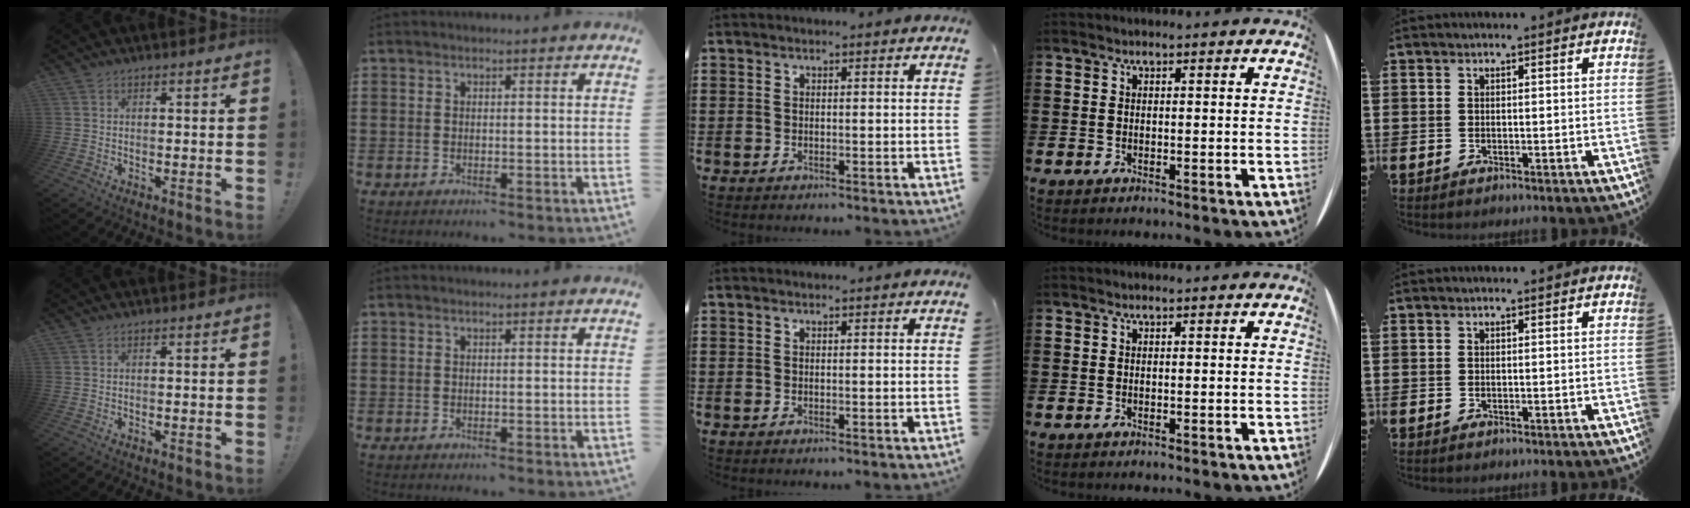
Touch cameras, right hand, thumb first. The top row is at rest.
{}